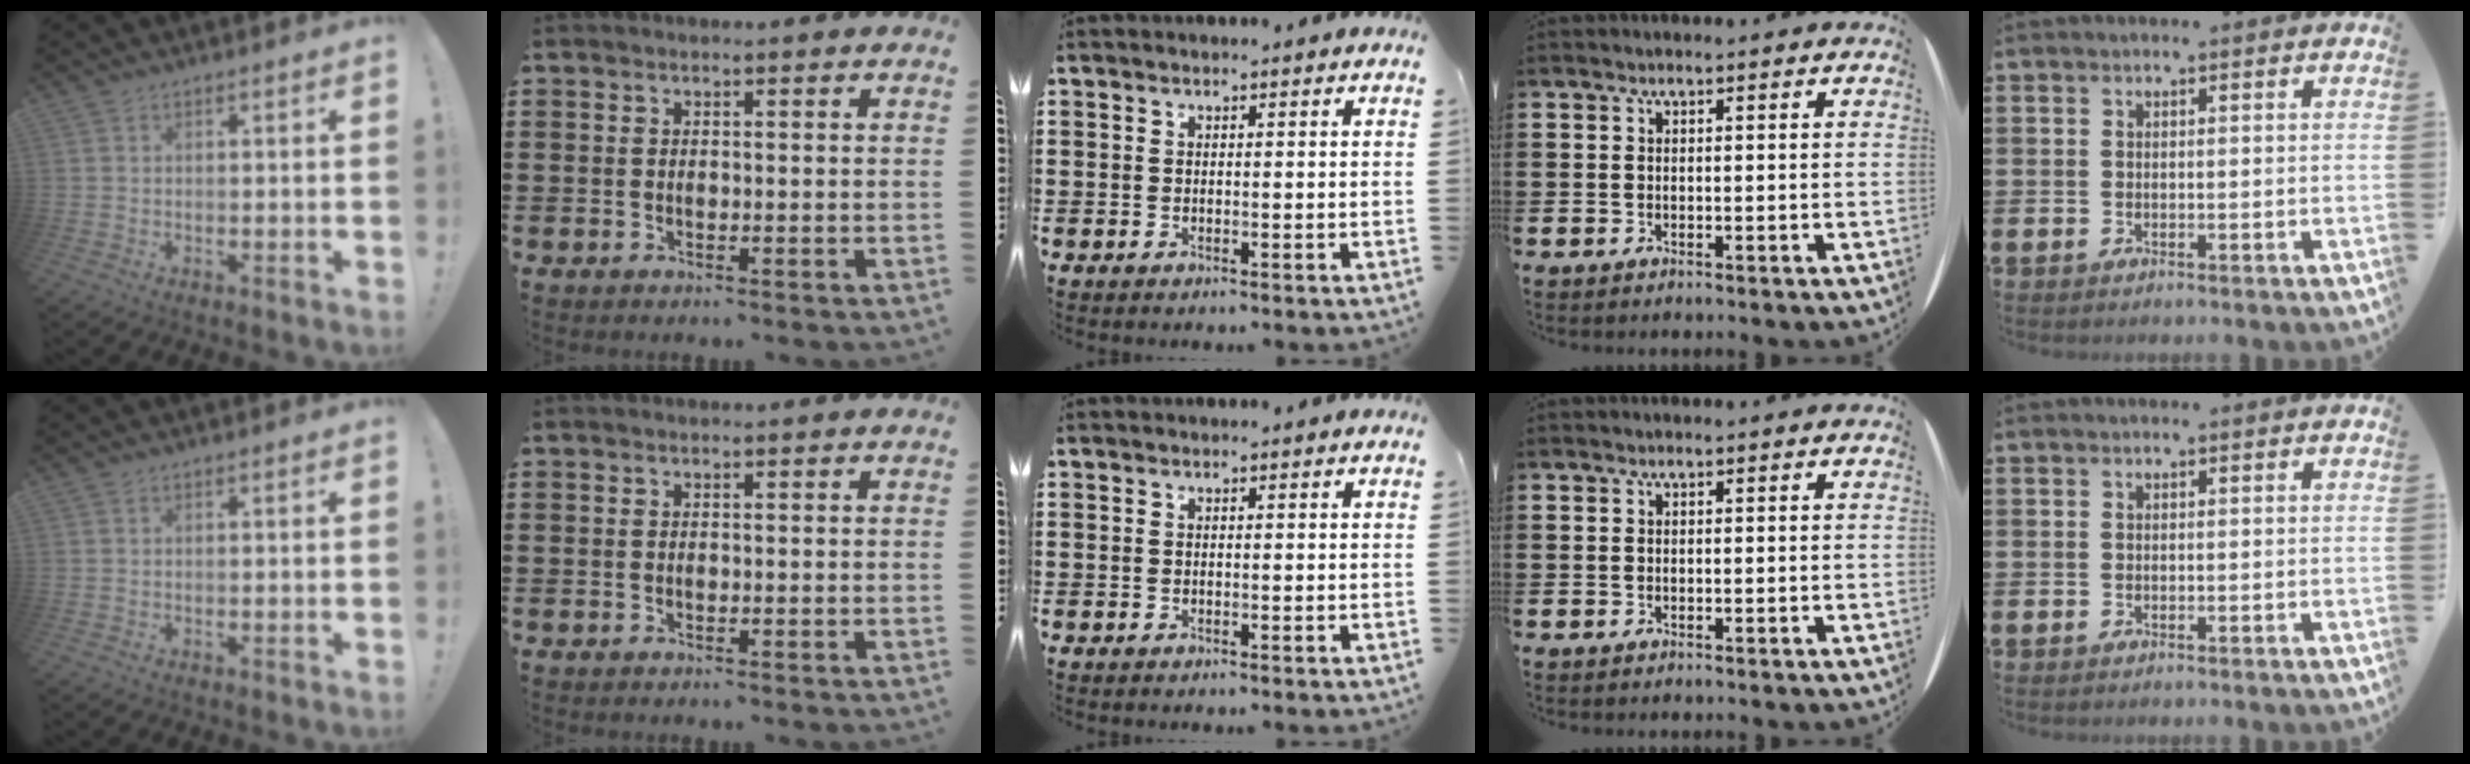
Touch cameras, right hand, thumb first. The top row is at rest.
{}